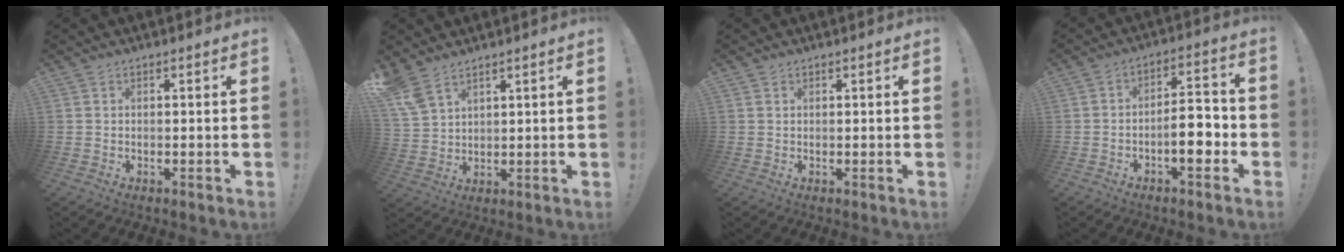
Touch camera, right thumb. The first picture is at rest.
{"total": 7.2, "force": [5.3, 3.2, 3.5], "torque": [-0.077, -0.019, 0.108]}
{"total": 0.6, "force": [0.5, 0.3, 0.2], "torque": [0.002, -0.002, 0.008]}
{"total": 9.8, "force": [-3.3, 3.5, 8.6], "torque": [-0.126, 0.016, -0.059]}